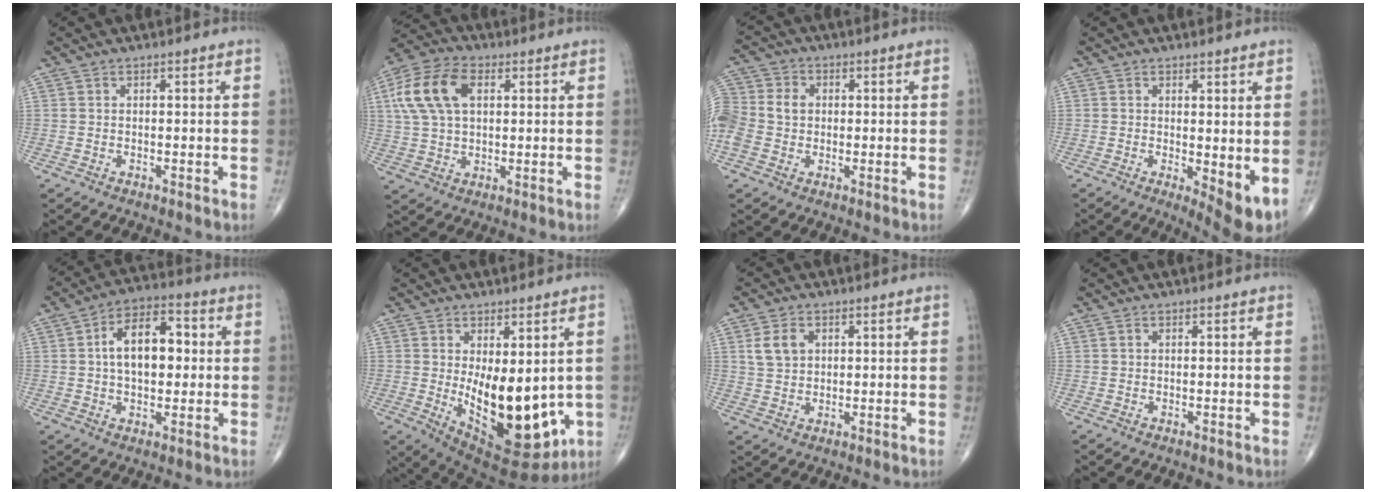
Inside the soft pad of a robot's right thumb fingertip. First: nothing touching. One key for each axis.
{"total": 13.2, "fx": 3.6, "fy": 8.0, "fz": 9.9, "tx": -0.201, "ty": 0.016, "tz": 0.065}
{"total": 12.6, "fx": 0.3, "fy": 10.5, "fz": 6.9, "tx": -0.176, "ty": 0.032, "tz": 0.005}
{"total": 6.1, "fx": -0.2, "fy": 2.0, "fz": 5.8, "tx": -0.079, "ty": -0.018, "tz": 0.002}
{"total": 12.2, "fx": 1.2, "fy": 7.2, "fz": 9.8, "tx": -0.140, "ty": 0.023, "tz": 0.014}
{"total": 17.6, "fx": -1.4, "fy": 8.5, "fz": 15.3, "tx": -0.208, "ty": -0.032, "tz": 0.008}
{"total": 5.1, "fx": 1.7, "fy": 3.8, "fz": 3.0, "tx": -0.045, "ty": -0.002, "tz": 0.034}
{"total": 0.0}